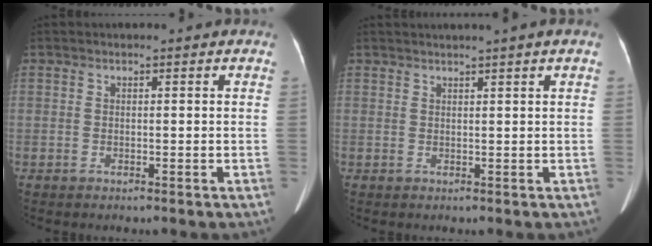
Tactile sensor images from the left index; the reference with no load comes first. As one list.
[{"total": 2.7, "force": [2.0, -0.7, 1.7], "torque": [-0.022, 0.016, 0.035]}]